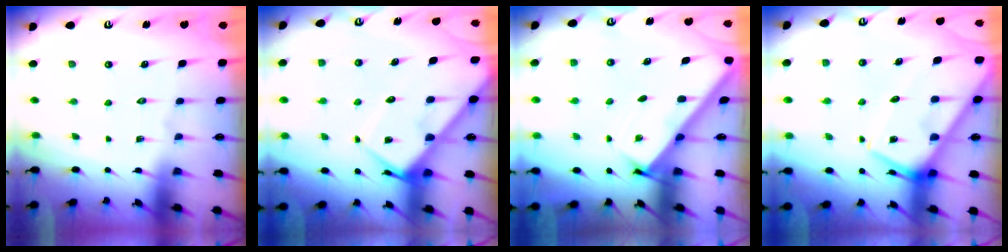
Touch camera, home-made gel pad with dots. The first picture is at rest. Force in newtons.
{"total": 9.1, "press": 9.1, "slide": 0.8}
{"total": 2.7, "press": 2.7, "slide": 0.3}
{"total": 13.2, "press": 13.1, "slide": 1.3}